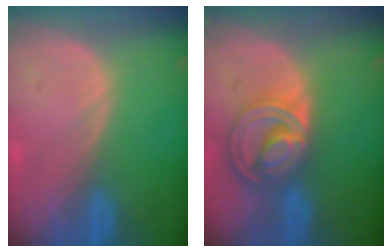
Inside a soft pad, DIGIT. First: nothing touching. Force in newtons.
{"total": 8.7, "press": 7.3, "slide": 4.7}